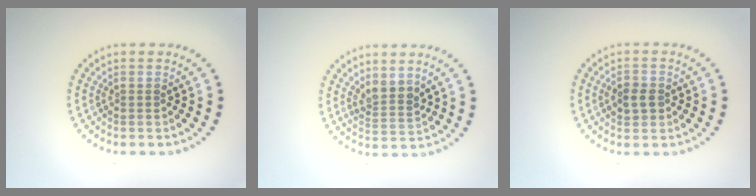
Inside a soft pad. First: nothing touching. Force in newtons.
{"total": 2.2, "press": 1.8, "slide": 1.4}
{"total": 2.1, "press": 2.1, "slide": 0.2}